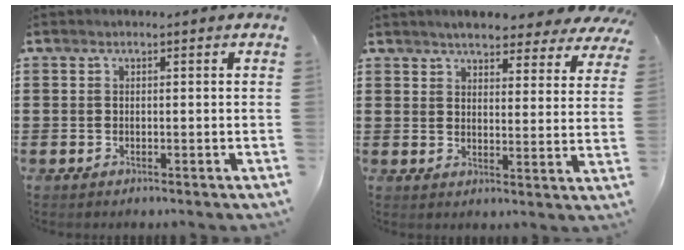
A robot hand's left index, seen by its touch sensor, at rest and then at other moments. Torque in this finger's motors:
{"motor_torque": [1.63, 0.51, 0.74, 0.16]}